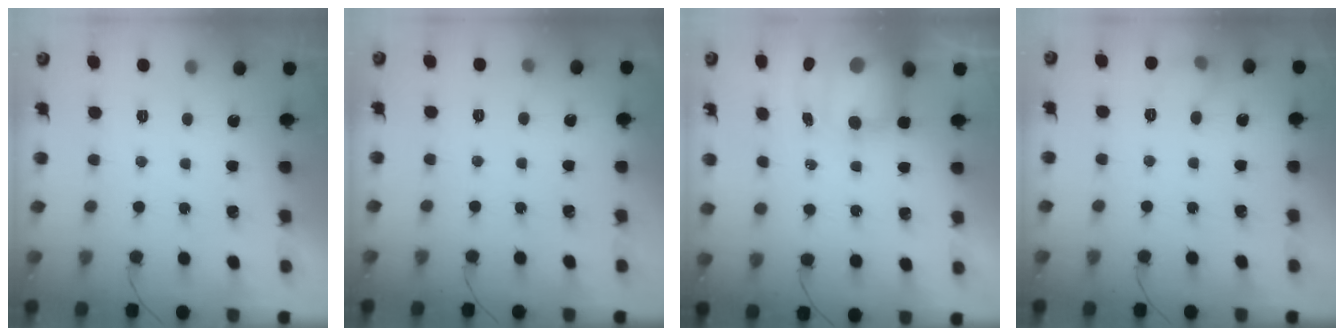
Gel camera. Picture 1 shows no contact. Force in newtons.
{"total": 3.5, "press": 3.4, "slide": 1.1}
{"total": 10.3, "press": 9.9, "slide": 2.8}
{"total": 6.9, "press": 6.7, "slide": 1.7}